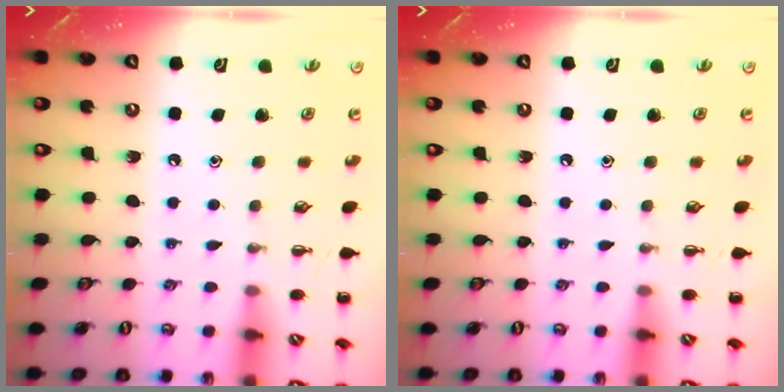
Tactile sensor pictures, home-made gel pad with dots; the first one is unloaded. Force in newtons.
{"total": 0.0}